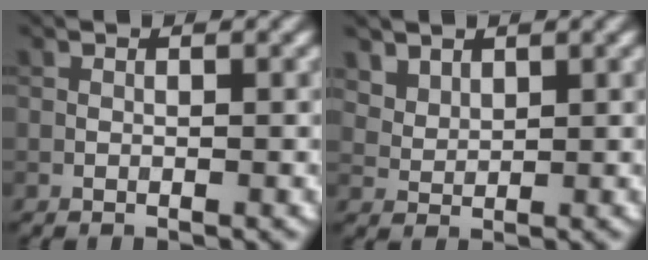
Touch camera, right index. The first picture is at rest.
{"total": 2.6, "force": [2.0, 1.6, 0.8], "torque": [-0.030, -0.011, 0.059]}